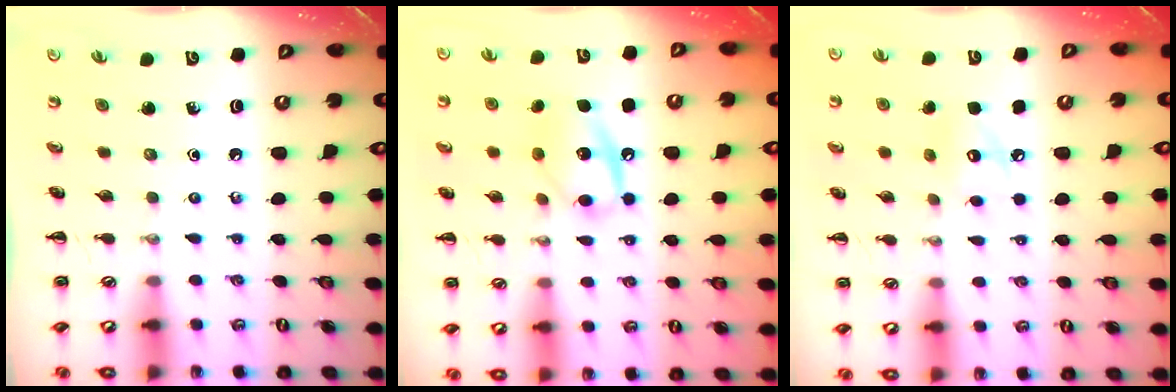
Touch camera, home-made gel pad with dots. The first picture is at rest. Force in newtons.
{"total": 12.0, "press": 11.9, "slide": 1.8}
{"total": 6.1, "press": 6.0, "slide": 1.0}